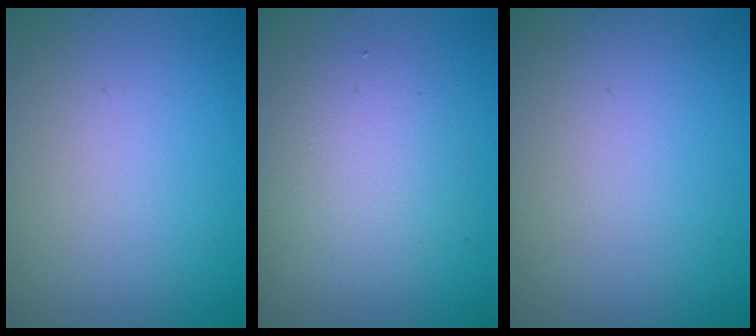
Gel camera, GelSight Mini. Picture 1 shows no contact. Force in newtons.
{"total": 4.0, "press": 4.0, "slide": 0.1}
{"total": 0.0}